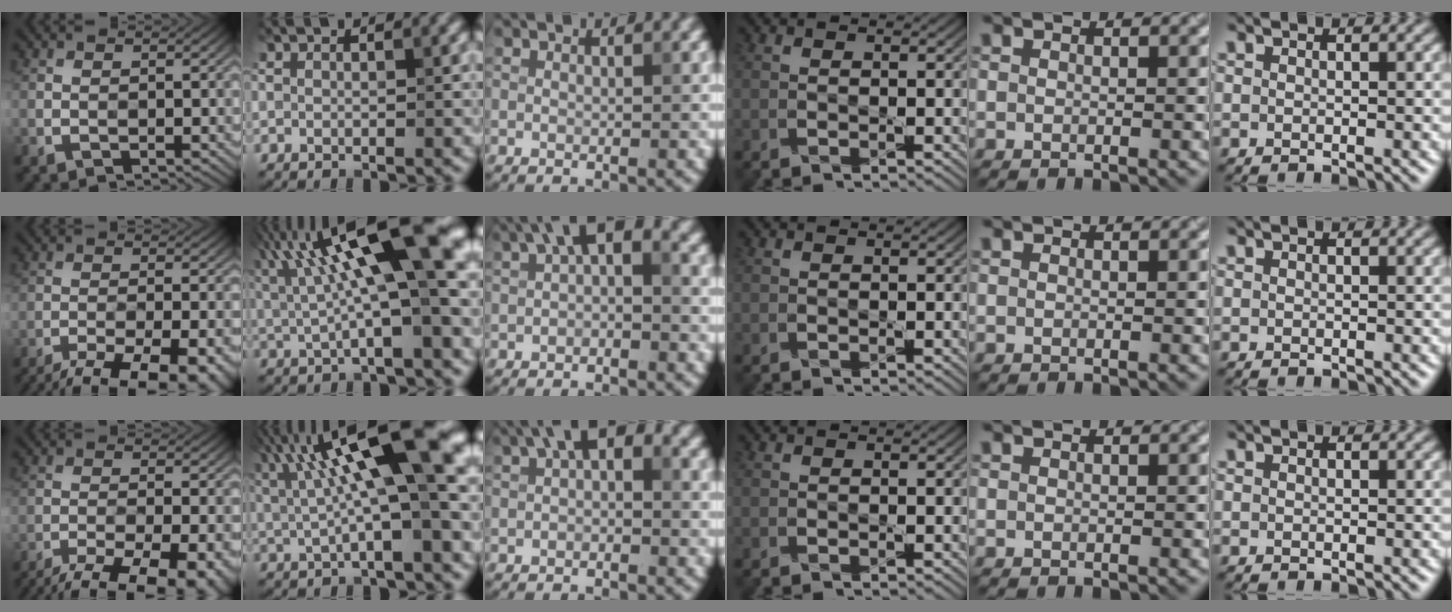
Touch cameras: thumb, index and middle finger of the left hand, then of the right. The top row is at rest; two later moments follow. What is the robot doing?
{"motion": "shake", "object": "handbell"}